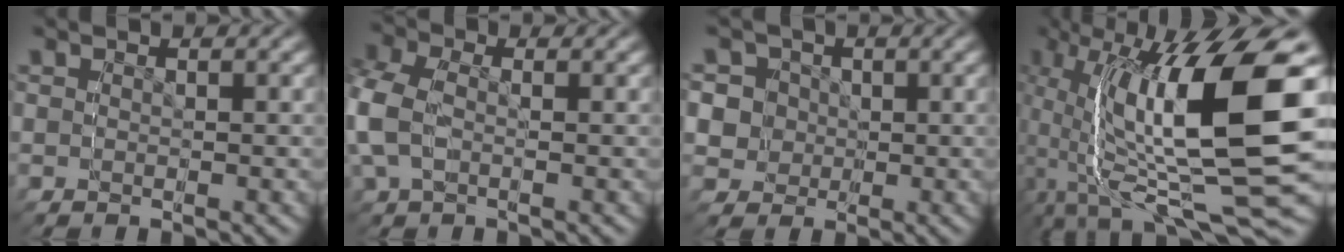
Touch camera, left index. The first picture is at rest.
{"total": 2.5, "force": [-1.0, 1.9, 1.3], "torque": [-0.042, -0.003, -0.015]}
{"total": 9.7, "force": [2.2, 9.0, 2.9], "torque": [-0.061, -0.021, 0.041]}
{"total": 11.1, "force": [0.0, 4.7, 10.0], "torque": [-0.185, 0.012, 0.007]}